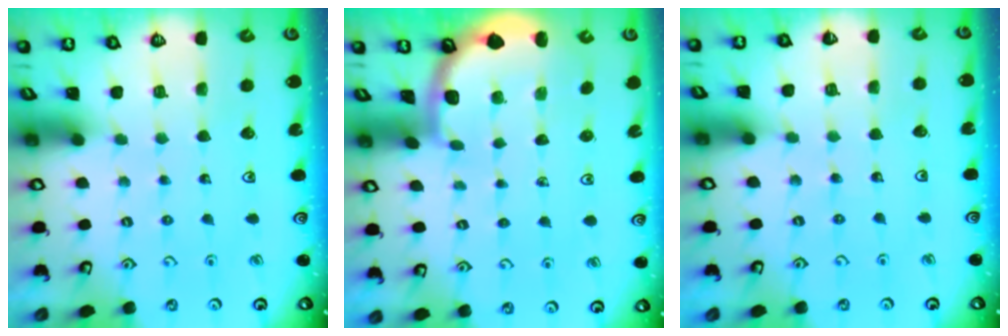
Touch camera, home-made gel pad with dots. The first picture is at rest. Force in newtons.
{"total": 1.9, "press": 1.9, "slide": 0.0}
{"total": 2.2, "press": 2.2, "slide": 0.2}